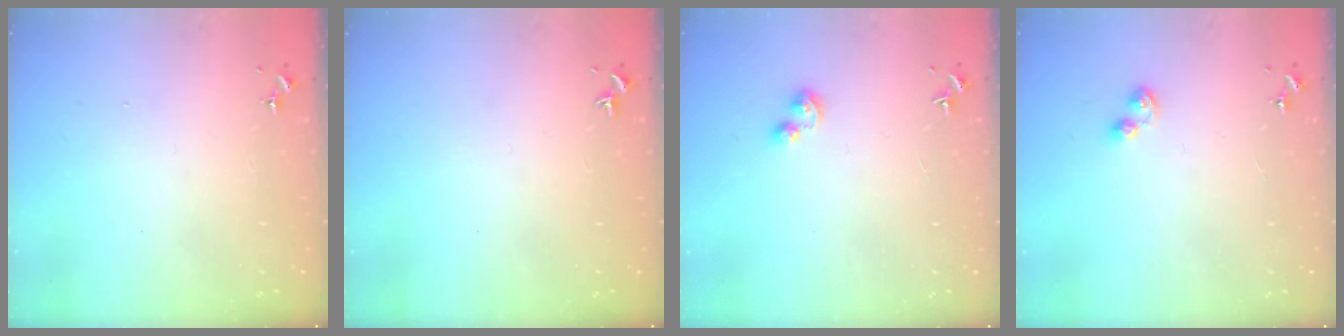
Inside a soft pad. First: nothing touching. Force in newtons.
{"total": 0.0}
{"total": 4.5, "press": 4.3, "slide": 1.1}
{"total": 4.5, "press": 4.4, "slide": 0.4}